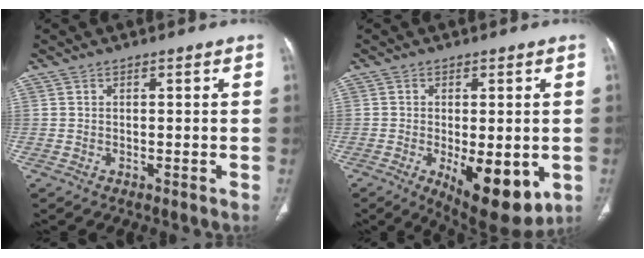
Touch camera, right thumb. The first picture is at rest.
{"total": 14.0, "force": [-3.9, 6.1, 12.0], "torque": [-0.159, -0.019, -0.040]}